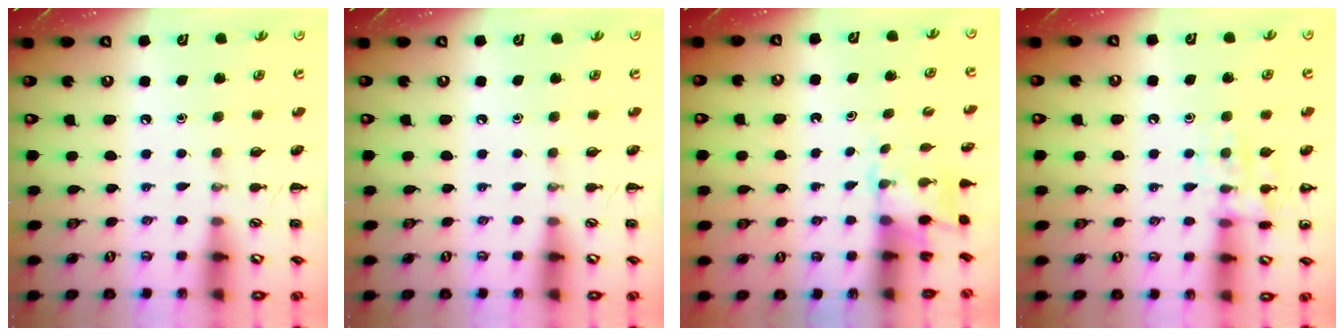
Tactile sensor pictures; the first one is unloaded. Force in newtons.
{"total": 0.0}
{"total": 2.6, "press": 2.5, "slide": 0.6}
{"total": 10.6, "press": 10.6, "slide": 0.6}